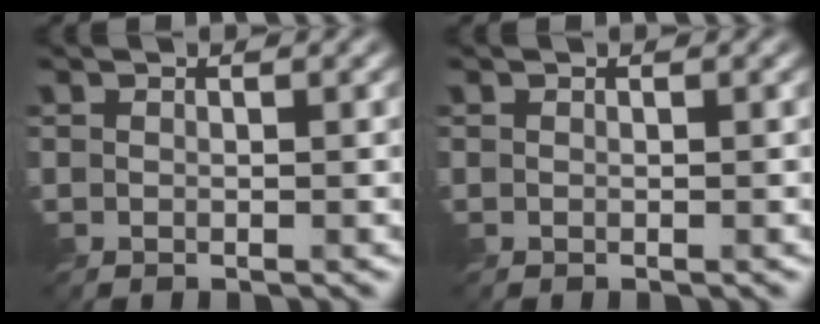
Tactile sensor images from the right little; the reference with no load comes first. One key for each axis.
{"total": 0.0}